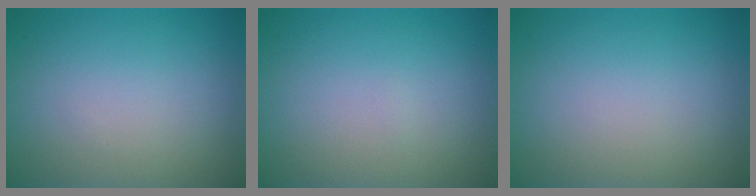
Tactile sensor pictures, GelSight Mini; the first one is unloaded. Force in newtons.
{"total": 0.0}
{"total": 0.0}